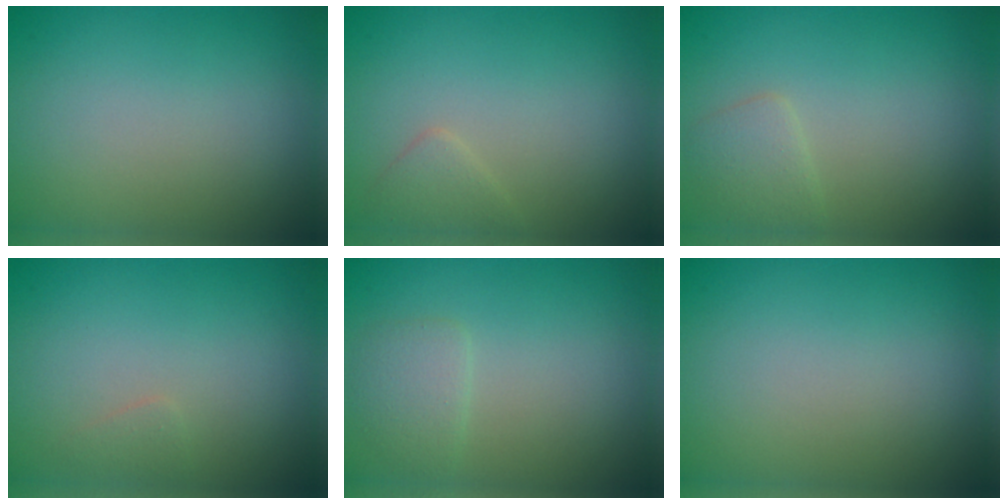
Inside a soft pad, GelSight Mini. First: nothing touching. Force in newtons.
{"total": 1.3, "press": 1.3, "slide": 0.1}
{"total": 1.7, "press": 1.7, "slide": 0.1}
{"total": 0.7, "press": 0.7, "slide": 0.0}
{"total": 1.7, "press": 1.7, "slide": 0.1}
{"total": 0.0}